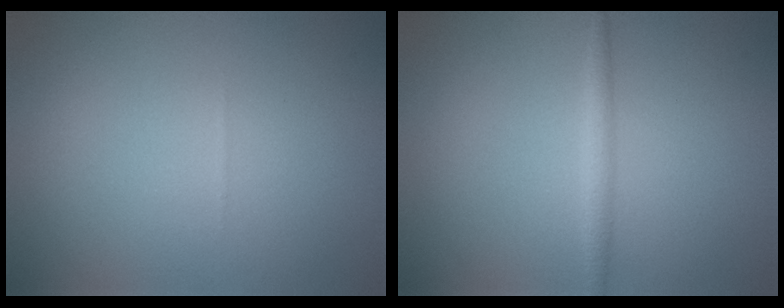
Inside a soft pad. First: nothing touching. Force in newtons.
{"total": 1.5, "press": 1.5, "slide": 0.1}